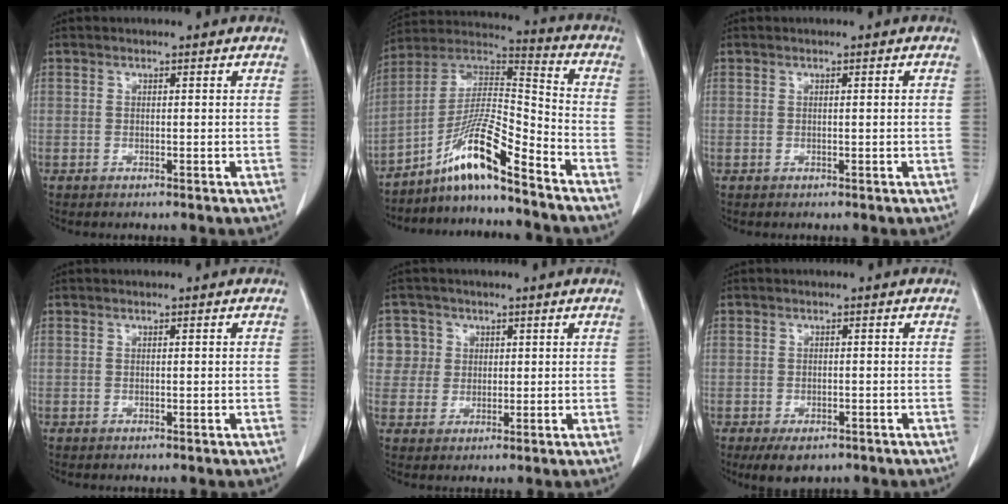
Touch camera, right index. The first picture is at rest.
{"total": 12.0, "force": [-8.5, 0.3, 8.4], "torque": [-0.156, 0.016, -0.158]}
{"total": 0.8, "force": [0.0, 0.1, 0.8], "torque": [-0.012, 0.001, 0.003]}
{"total": 0.5, "force": [0.0, 0.0, 0.5], "torque": [-0.007, 0.000, 0.003]}
{"total": 4.9, "force": [1.4, 4.7, -0.1], "torque": [0.017, 0.010, 0.029]}
{"total": 4.2, "force": [-2.7, 2.4, 2.1], "torque": [-0.029, -0.004, -0.034]}